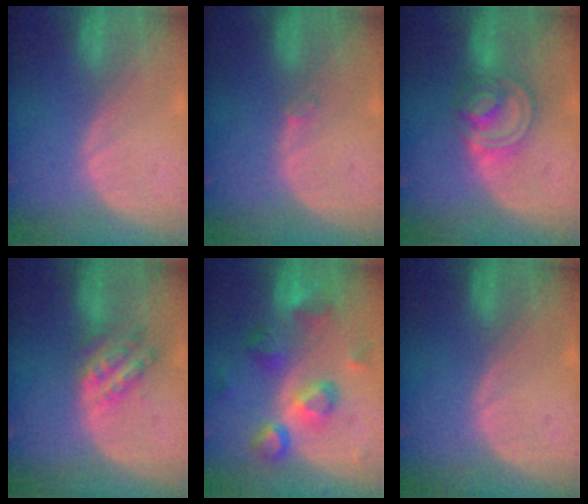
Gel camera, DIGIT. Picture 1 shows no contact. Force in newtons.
{"total": 0.7, "press": 0.7, "slide": 0.2}
{"total": 7.7, "press": 6.7, "slide": 3.8}
{"total": 5.7, "press": 5.0, "slide": 2.6}
{"total": 8.8, "press": 8.5, "slide": 2.4}
{"total": 0.0}